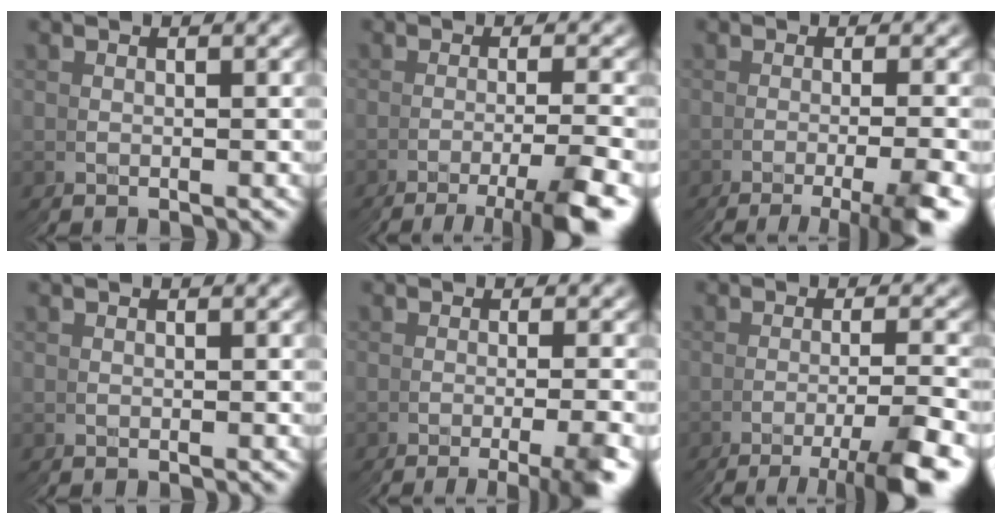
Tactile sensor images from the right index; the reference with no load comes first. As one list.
[{"total": 5.6, "force": [-3.7, -1.9, 3.8], "torque": [-0.045, 0.013, -0.067]}, {"total": 4.9, "force": [-3.1, -1.4, 3.6], "torque": [-0.042, 0.011, -0.054]}, {"total": 0.0}, {"total": 3.8, "force": [-2.1, -1.4, 2.8], "torque": [-0.033, 0.012, -0.040]}, {"total": 6.1, "force": [-4.2, -1.8, 4.1], "torque": [-0.051, 0.012, -0.074]}]